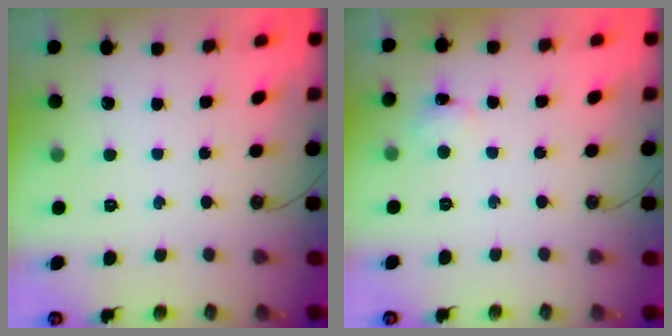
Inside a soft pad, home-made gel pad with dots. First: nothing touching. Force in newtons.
{"total": 1.7, "press": 1.6, "slide": 0.4}